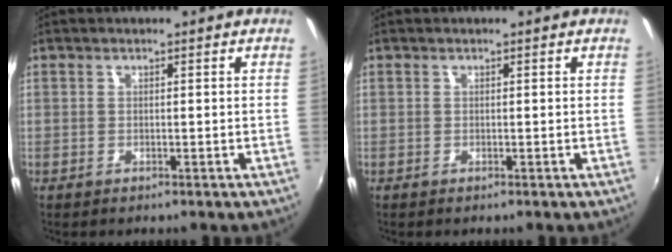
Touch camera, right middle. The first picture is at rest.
{"total": 0.0}